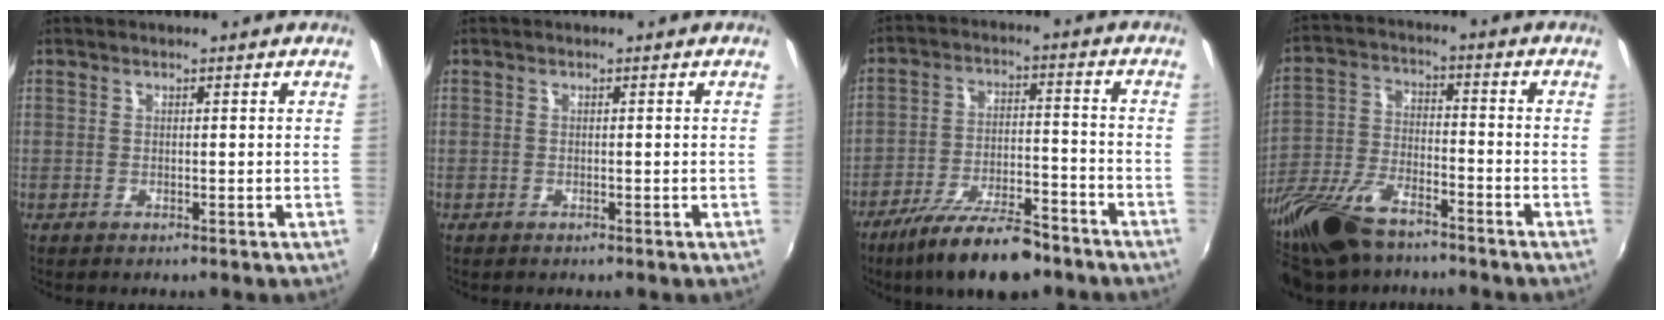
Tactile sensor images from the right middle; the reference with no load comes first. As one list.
[{"total": 0.0}, {"total": 15.2, "force": [-11.7, 4.1, 8.8], "torque": [-0.172, -0.016, -0.189]}, {"total": 17.6, "force": [-13.3, 6.8, 9.4], "torque": [-0.209, -0.025, -0.250]}]